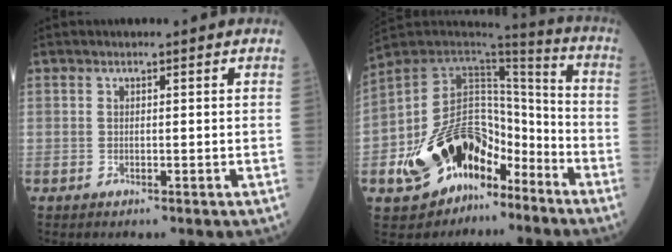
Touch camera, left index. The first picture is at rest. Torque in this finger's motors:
{"motor_torque": [0.66, 0.46, 1.03, 0.21]}